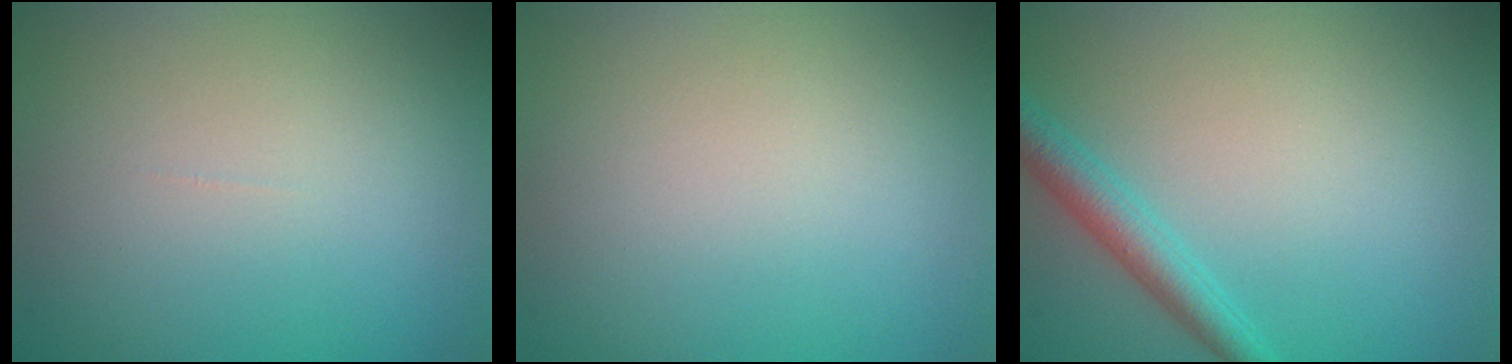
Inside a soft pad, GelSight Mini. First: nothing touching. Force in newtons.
{"total": 0.0}
{"total": 2.7, "press": 2.7, "slide": 0.0}